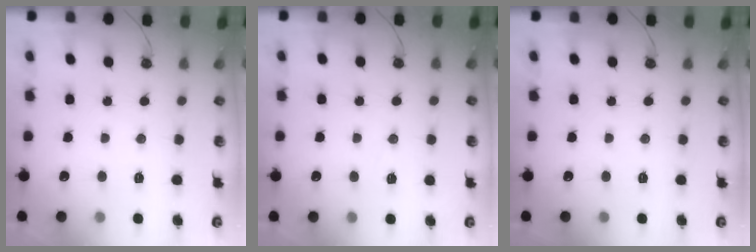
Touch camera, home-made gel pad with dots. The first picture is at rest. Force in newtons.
{"total": 4.2, "press": 3.8, "slide": 1.7}
{"total": 0.0}